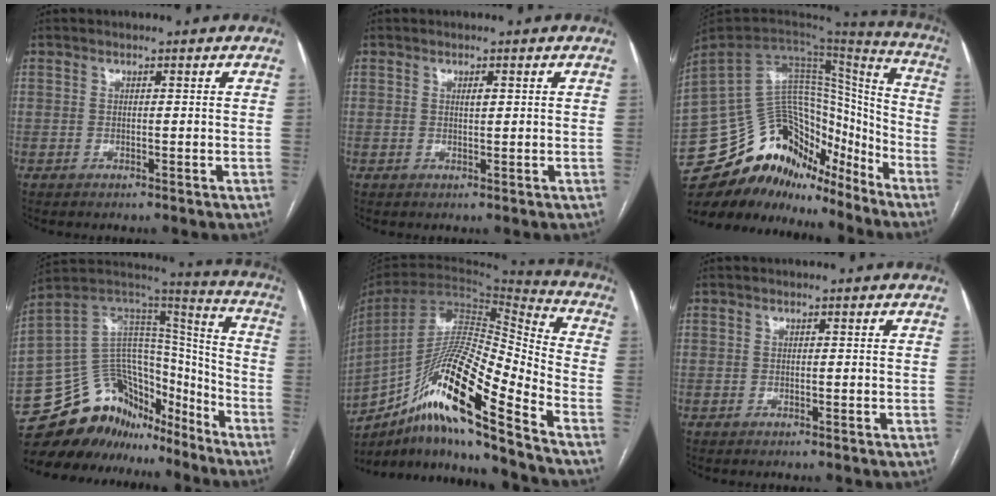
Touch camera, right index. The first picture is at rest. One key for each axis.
{"total": 0.9, "fx": 0.4, "fy": 0.3, "fz": 0.8, "tx": -0.014, "ty": 0.000, "tz": 0.005}
{"total": 23.8, "fx": -18.6, "fy": 11.2, "fz": 9.7, "tx": -0.200, "ty": 0.040, "tz": -0.298}
{"total": 20.5, "fx": -16.8, "fy": 10.0, "fz": 6.4, "tx": -0.127, "ty": 0.077, "tz": -0.273}
{"total": 20.4, "fx": -13.1, "fy": 0.8, "fz": 15.7, "tx": -0.302, "ty": -0.006, "tz": -0.240}
{"total": 0.0}